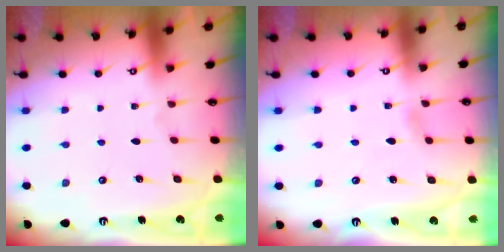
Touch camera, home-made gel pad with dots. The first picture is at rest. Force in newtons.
{"total": 3.0, "press": 3.0, "slide": 0.3}